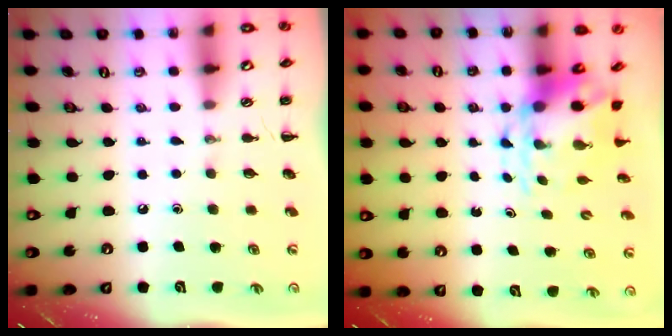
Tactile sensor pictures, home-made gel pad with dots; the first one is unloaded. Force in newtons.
{"total": 5.9, "press": 5.8, "slide": 1.1}